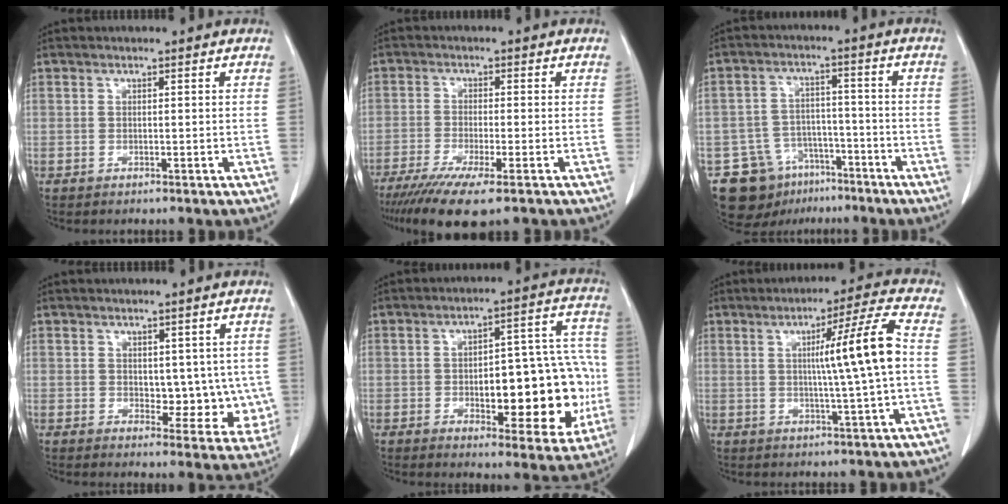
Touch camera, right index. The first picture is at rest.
{"total": 10.0, "force": [-6.8, 1.3, 7.2], "torque": [-0.117, -0.024, -0.111]}
{"total": 10.8, "force": [-6.5, 8.1, 2.9], "torque": [-0.044, 0.030, -0.096]}
{"total": 7.0, "force": [0.6, 4.3, 5.5], "torque": [-0.041, -0.002, 0.015]}
{"total": 19.2, "force": [-2.9, 7.3, 17.6], "torque": [-0.183, 0.039, -0.022]}
{"total": 9.8, "force": [0.9, -1.8, 9.6], "torque": [-0.145, 0.000, 0.015]}